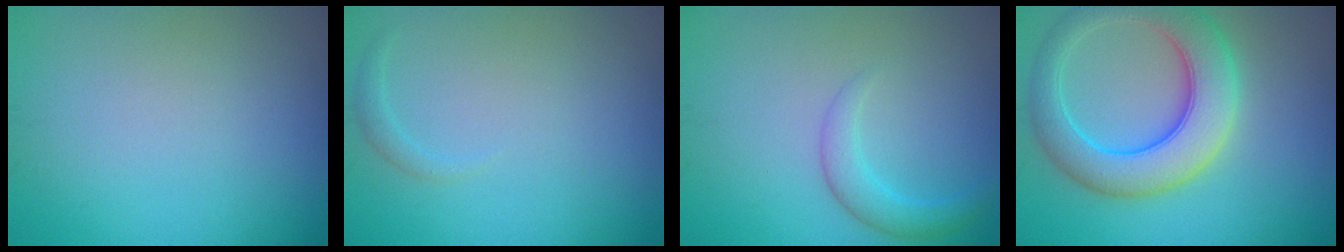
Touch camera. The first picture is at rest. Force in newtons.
{"total": 0.8, "press": 0.8, "slide": 0.1}
{"total": 2.2, "press": 2.2, "slide": 0.0}
{"total": 7.8, "press": 7.7, "slide": 0.4}